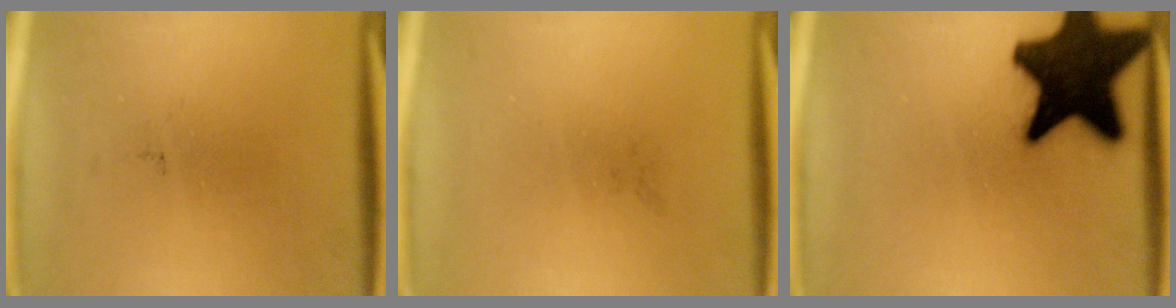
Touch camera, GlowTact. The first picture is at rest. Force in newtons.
{"total": 0.0}
{"total": 19.6}